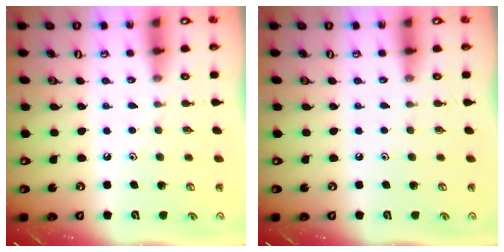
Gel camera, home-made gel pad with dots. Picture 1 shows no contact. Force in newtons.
{"total": 0.0}